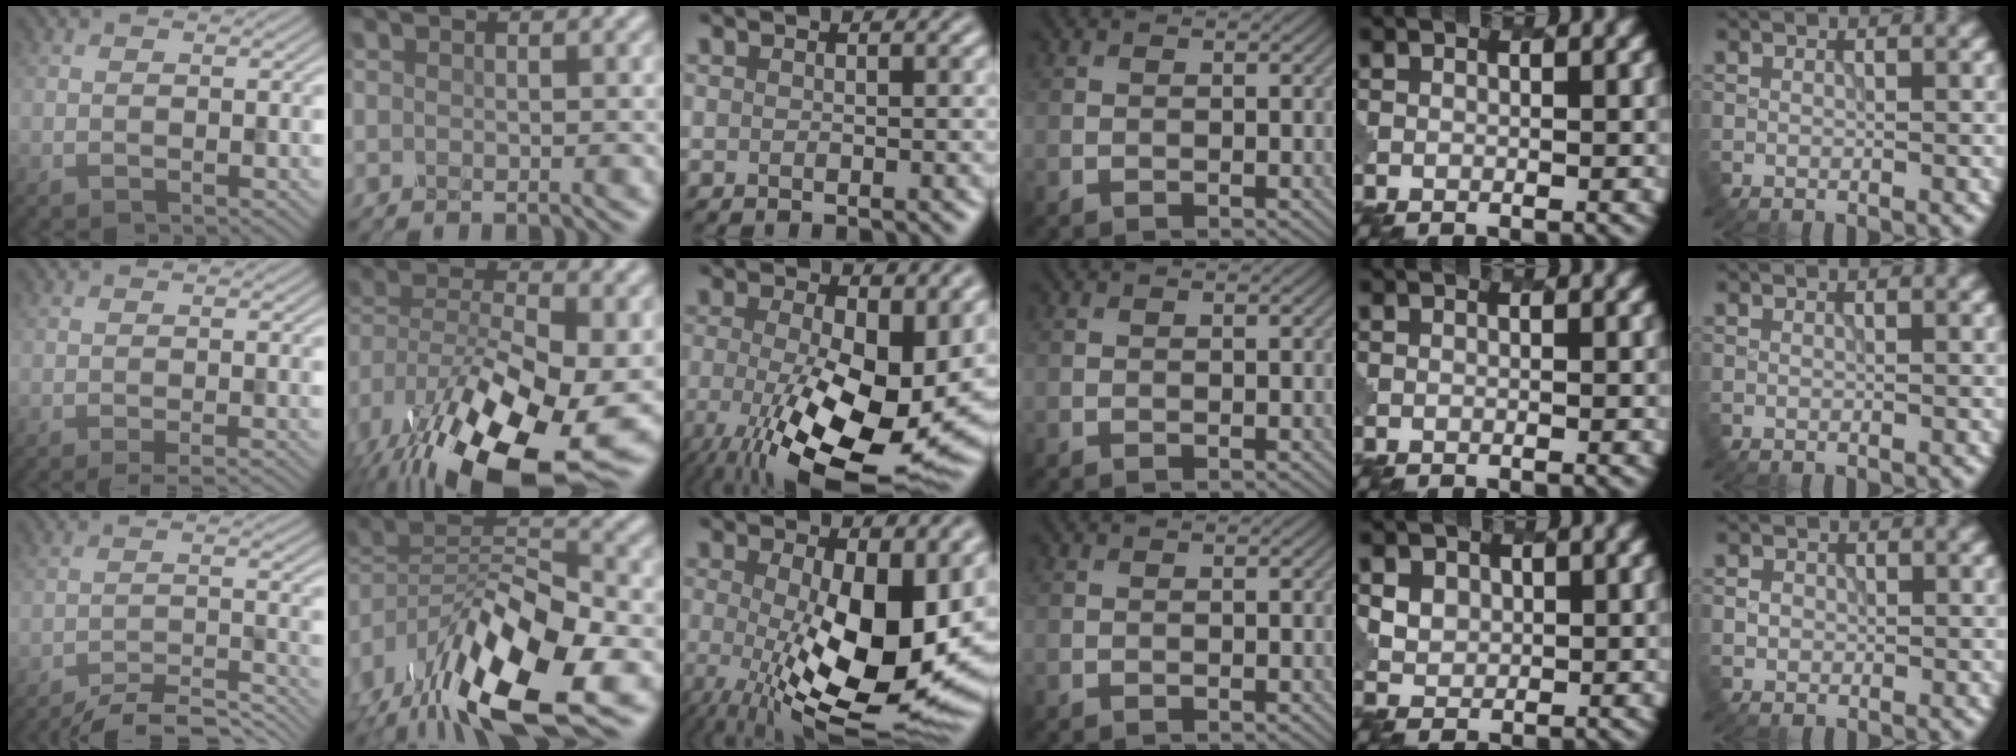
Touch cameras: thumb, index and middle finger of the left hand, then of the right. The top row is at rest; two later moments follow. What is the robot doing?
{"motion": "dispense", "object": "glue stick"}